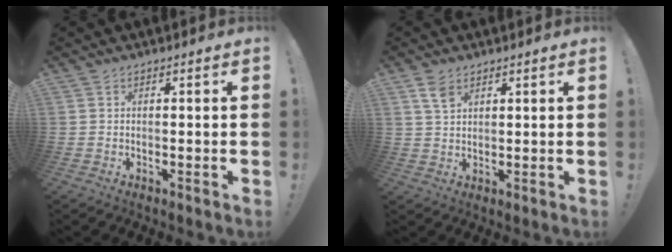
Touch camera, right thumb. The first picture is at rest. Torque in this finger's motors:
{"motor_torque": [0.79, 1.43, 0.00, -0.04, -0.01]}